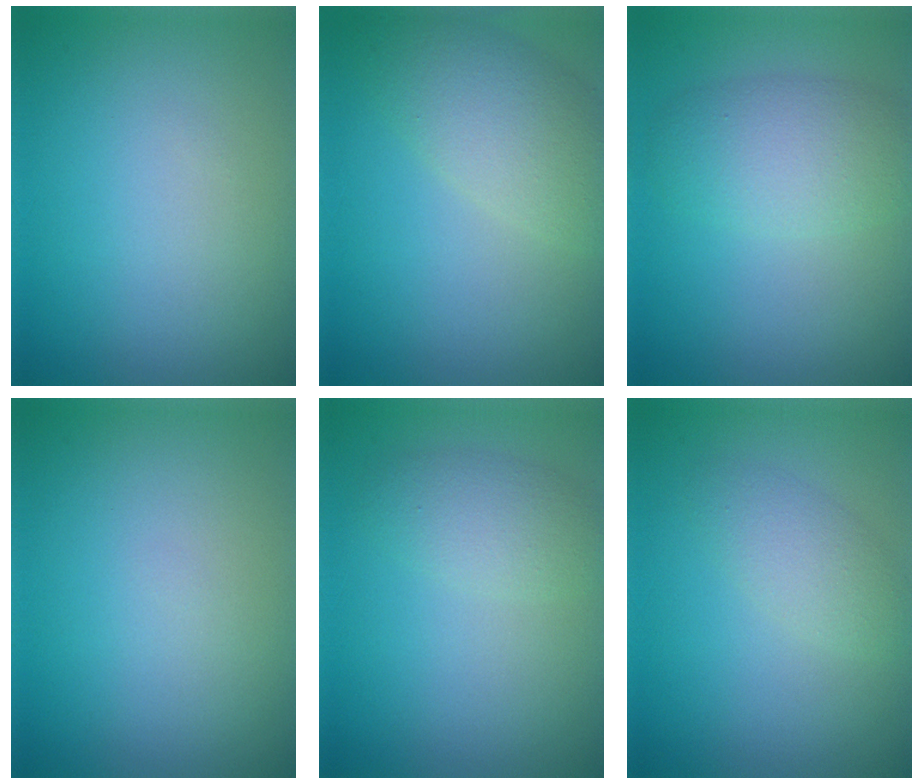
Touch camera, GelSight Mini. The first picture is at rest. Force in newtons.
{"total": 5.2, "press": 5.2, "slide": 0.3}
{"total": 4.5, "press": 4.5, "slide": 0.2}
{"total": 0.0}
{"total": 2.6, "press": 2.6, "slide": 0.1}
{"total": 2.4, "press": 2.4, "slide": 0.1}